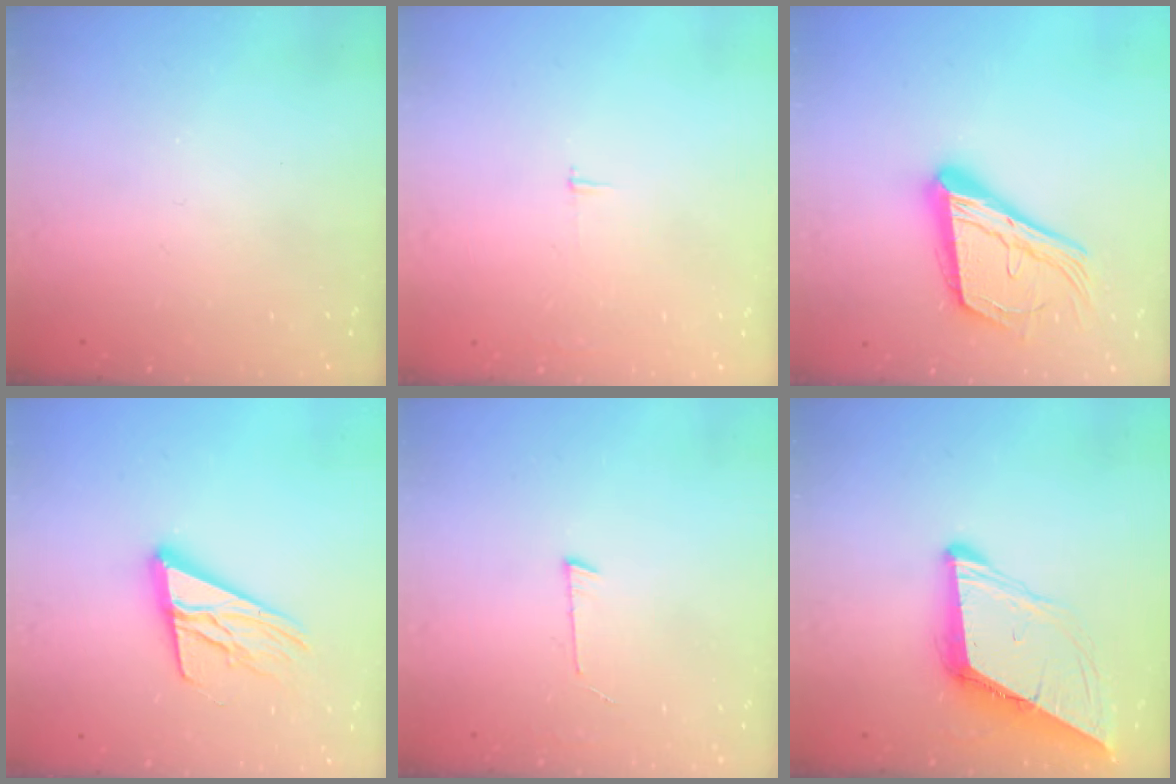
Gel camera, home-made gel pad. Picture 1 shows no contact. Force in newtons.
{"total": 2.3, "press": 2.3, "slide": 0.2}
{"total": 21.0, "press": 20.9, "slide": 2.7}
{"total": 15.9, "press": 15.6, "slide": 2.7}
{"total": 4.2, "press": 4.2, "slide": 0.4}
{"total": 9.1, "press": 9.1, "slide": 0.4}